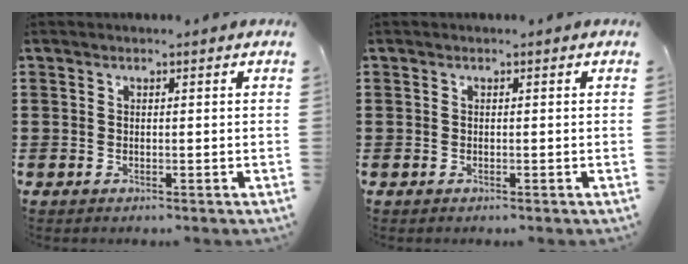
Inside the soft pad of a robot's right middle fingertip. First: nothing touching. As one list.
[{"total": 0.0}]